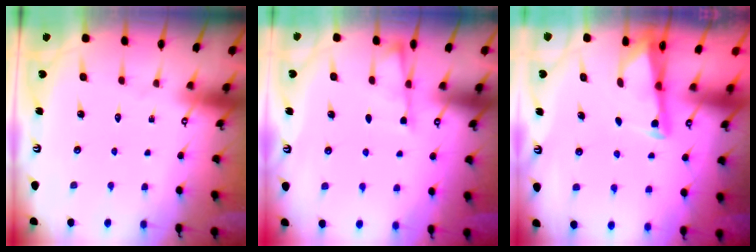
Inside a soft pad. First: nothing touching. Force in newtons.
{"total": 4.9, "press": 4.9, "slide": 0.6}
{"total": 2.8, "press": 2.8, "slide": 0.1}